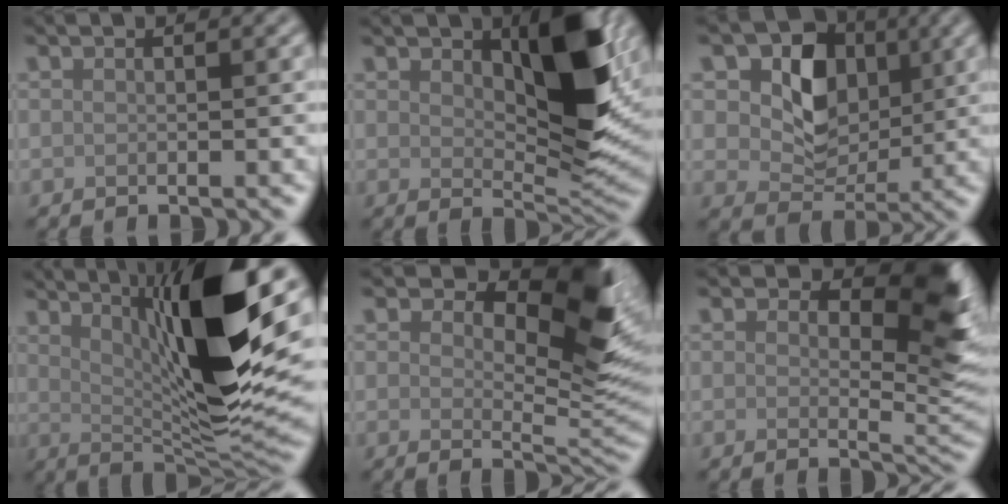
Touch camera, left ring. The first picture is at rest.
{"total": 8.7, "force": [2.8, 3.5, 7.4], "torque": [-0.114, -0.010, 0.047]}
{"total": 7.9, "force": [2.2, 5.8, 4.9], "torque": [-0.085, -0.002, 0.027]}
{"total": 13.7, "force": [4.4, 2.6, 12.7], "torque": [-0.196, 0.001, 0.077]}
{"total": 8.9, "force": [3.5, 4.1, 7.0], "torque": [-0.093, -0.009, 0.051]}
{"total": 8.7, "force": [3.3, 4.3, 6.8], "torque": [-0.081, -0.007, 0.044]}